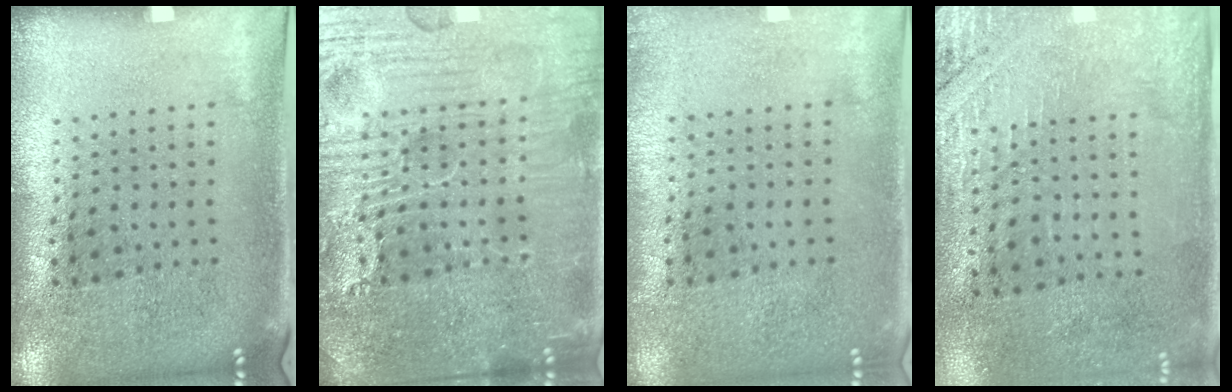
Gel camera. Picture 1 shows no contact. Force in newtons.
{"total": 7.8, "press": 7.8, "slide": 0.8}
{"total": 0.5, "press": 0.5, "slide": 0.1}
{"total": 2.7, "press": 2.4, "slide": 1.3}